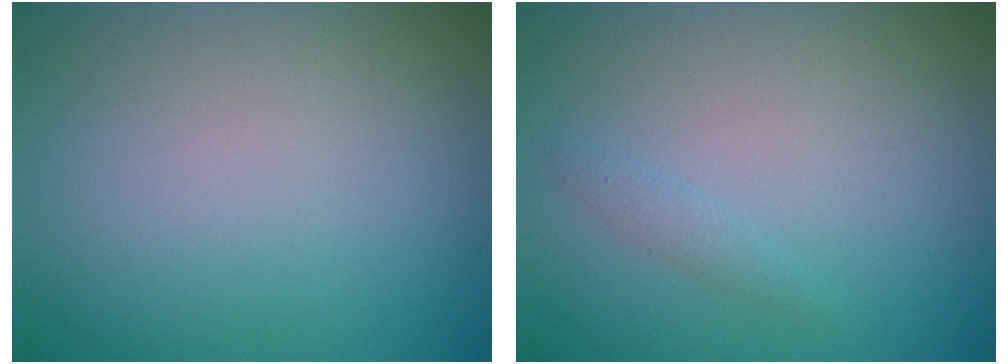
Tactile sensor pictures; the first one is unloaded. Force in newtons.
{"total": 0.8, "press": 0.8, "slide": 0.1}